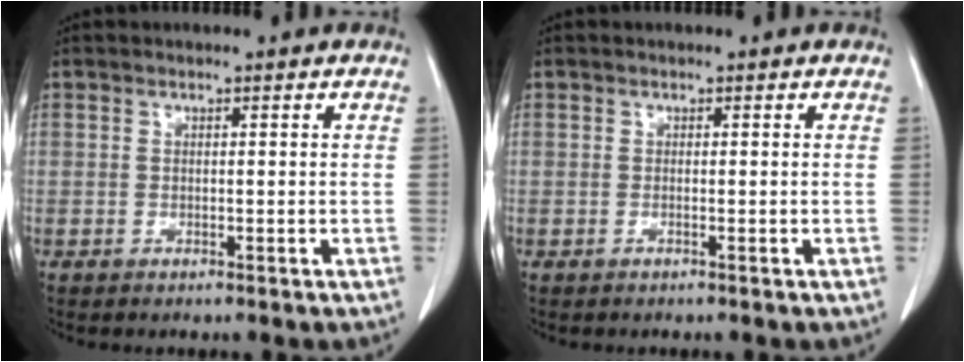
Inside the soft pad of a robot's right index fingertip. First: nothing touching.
{"total": 0.0}